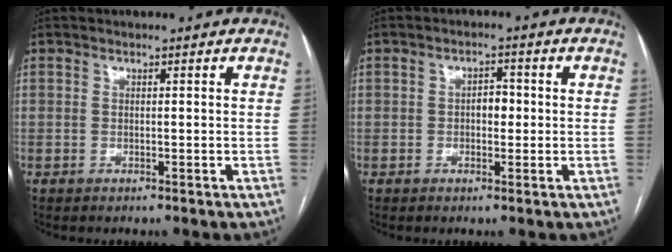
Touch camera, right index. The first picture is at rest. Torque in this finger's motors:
{"motor_torque": [0.18, 0.03, 0.19, 0.01]}